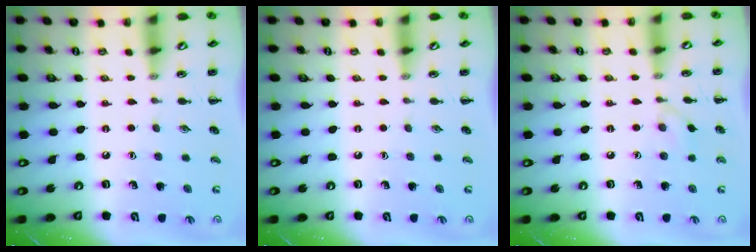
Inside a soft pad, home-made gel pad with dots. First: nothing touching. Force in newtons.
{"total": 0.0}
{"total": 3.4, "press": 3.1, "slide": 1.4}